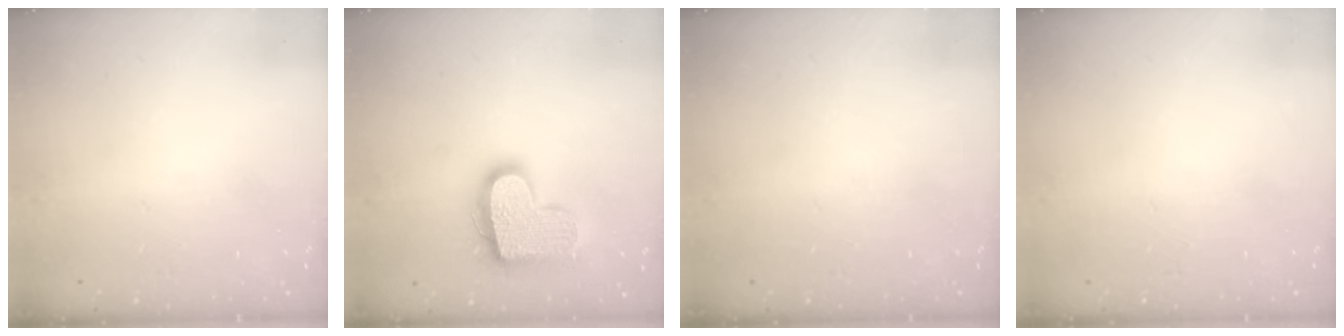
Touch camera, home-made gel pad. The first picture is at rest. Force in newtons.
{"total": 15.6, "press": 15.6, "slide": 0.8}
{"total": 0.0}
{"total": 0.0}